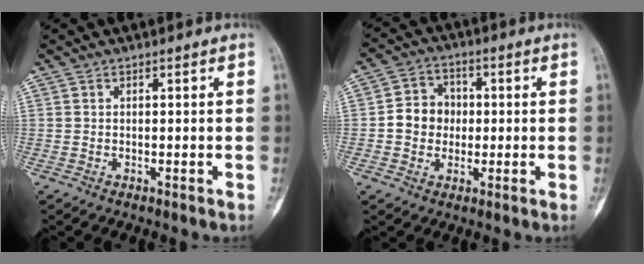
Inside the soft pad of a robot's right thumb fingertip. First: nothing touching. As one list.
[{"total": 7.1, "force": [-0.3, 6.3, 3.3], "torque": [-0.021, 0.016, -0.016]}]